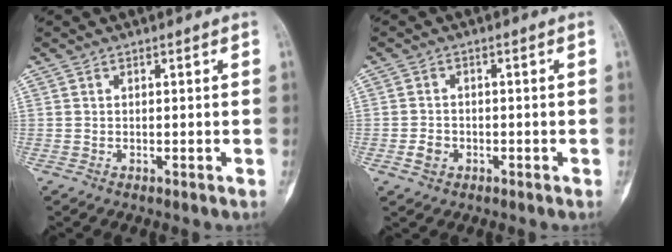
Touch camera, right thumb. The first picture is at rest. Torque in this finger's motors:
{"motor_torque": [-0.24, -0.01, 0.13, -0.23, -0.01]}